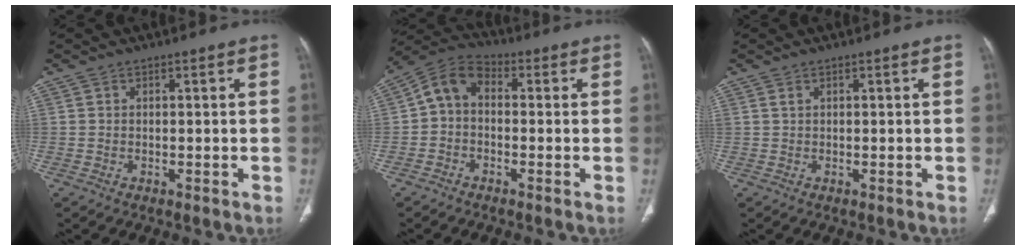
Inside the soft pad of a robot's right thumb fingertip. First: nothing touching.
{"total": 7.1, "force": [-0.2, 5.0, 5.0], "torque": [-0.076, 0.027, -0.023]}
{"total": 0.6, "force": [0.3, 0.1, 0.5], "torque": [-0.012, 0.003, 0.008]}